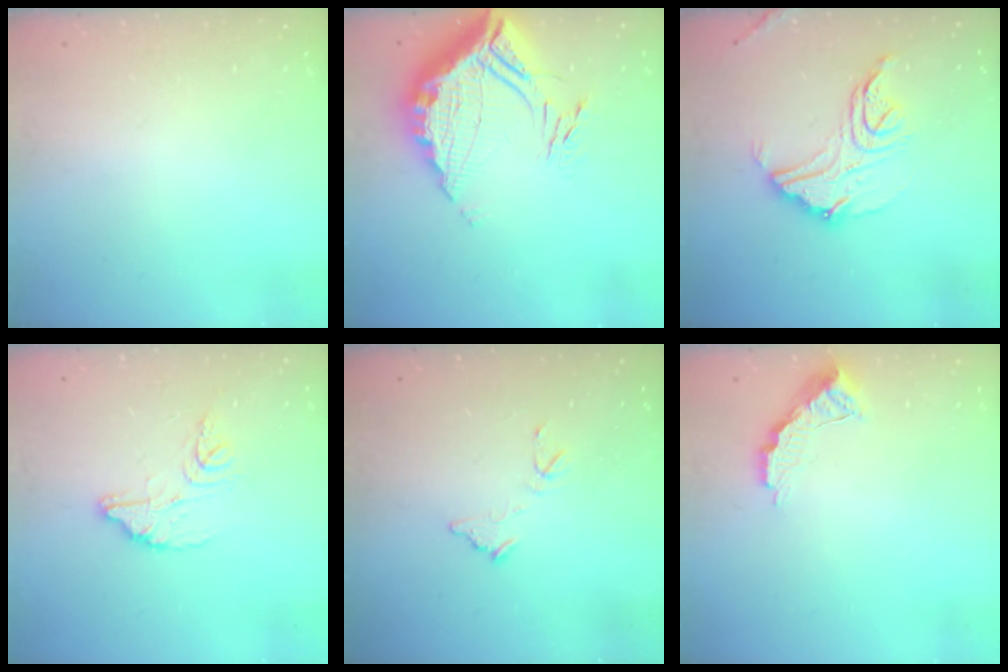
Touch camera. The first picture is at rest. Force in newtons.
{"total": 16.5, "press": 16.5, "slide": 1.5}
{"total": 14.3, "press": 14.3, "slide": 1.0}
{"total": 11.5, "press": 11.4, "slide": 0.9}
{"total": 7.8, "press": 7.8, "slide": 0.5}
{"total": 8.5, "press": 8.4, "slide": 0.5}